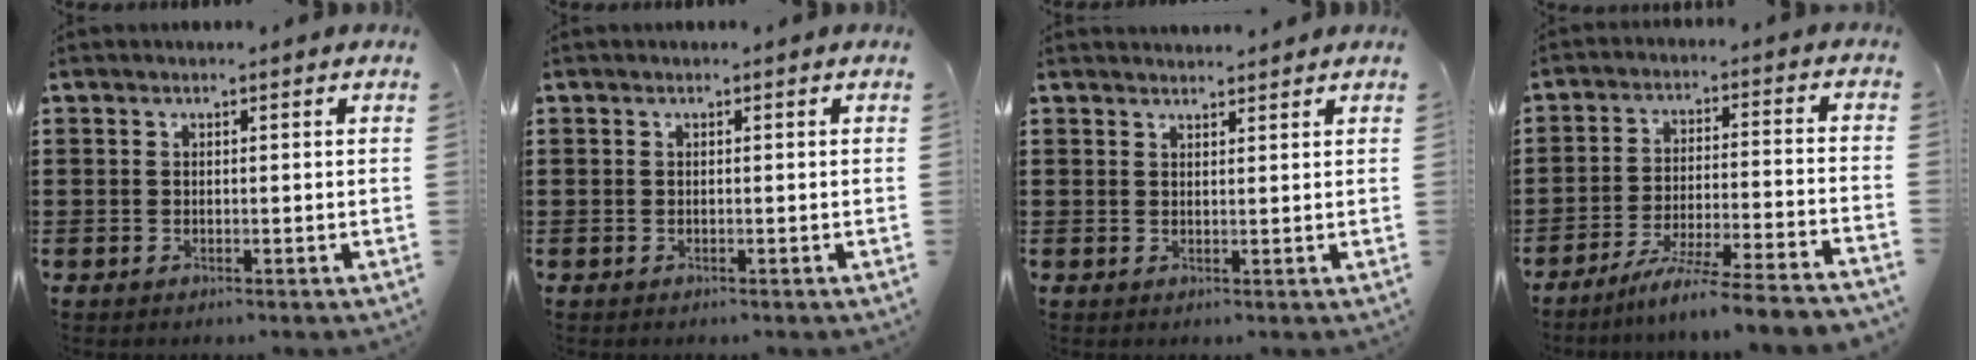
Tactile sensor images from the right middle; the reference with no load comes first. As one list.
[{"total": 0.0}, {"total": 1.5, "force": [1.5, 0.1, 0.0], "torque": [0.004, -0.002, 0.028]}, {"total": 8.0, "force": [-7.1, -1.2, 3.4], "torque": [-0.058, -0.009, -0.139]}]